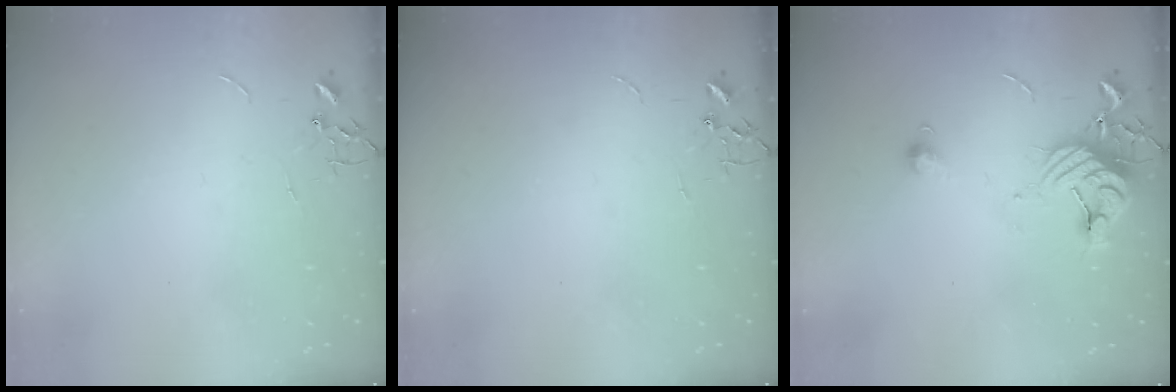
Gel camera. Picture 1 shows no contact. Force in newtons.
{"total": 0.0}
{"total": 11.4, "press": 11.3, "slide": 1.2}